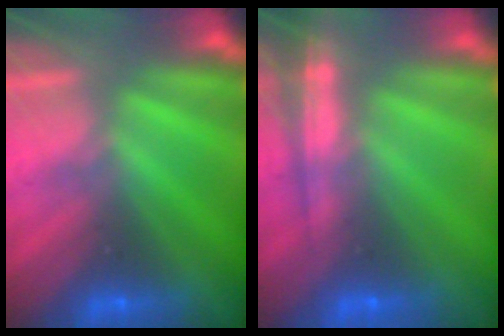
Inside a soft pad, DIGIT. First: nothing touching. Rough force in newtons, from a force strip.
{"total": 6.9}